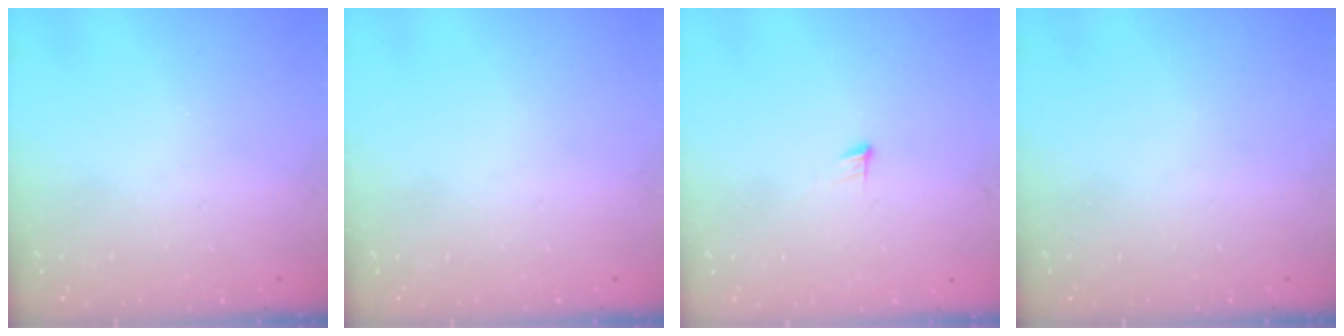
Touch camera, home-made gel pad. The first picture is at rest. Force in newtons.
{"total": 0.0}
{"total": 3.3, "press": 3.3, "slide": 0.2}
{"total": 0.0}